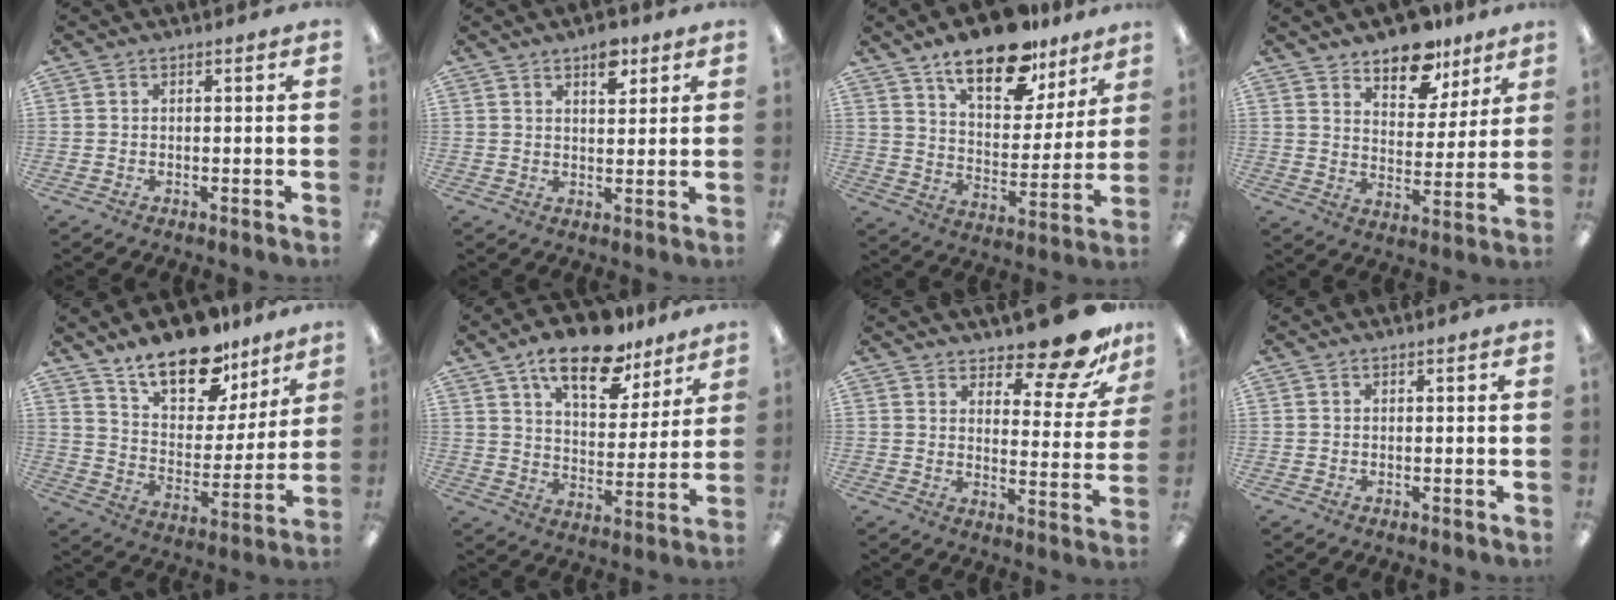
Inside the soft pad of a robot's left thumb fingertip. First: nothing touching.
{"total": 6.0, "force": [4.1, 2.8, 3.5], "torque": [-0.029, -0.024, 0.065]}
{"total": 18.1, "force": [13.2, 7.9, 9.5], "torque": [-0.143, -0.076, 0.226]}
{"total": 11.5, "force": [9.5, 5.5, 3.3], "torque": [-0.047, -0.062, 0.176]}
{"total": 17.9, "force": [13.6, 8.3, 8.2], "torque": [-0.134, -0.090, 0.241]}
{"total": 16.1, "force": [11.5, 6.7, 9.1], "torque": [-0.137, -0.062, 0.196]}
{"total": 13.3, "force": [11.1, 3.8, 6.4], "torque": [-0.074, -0.094, 0.186]}
{"total": 0.0}